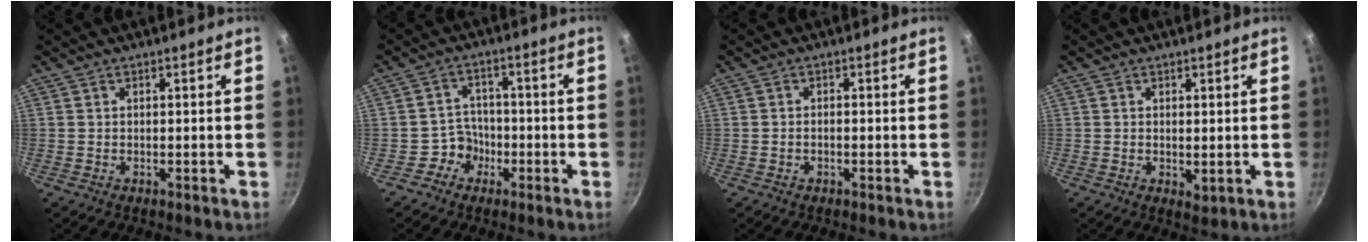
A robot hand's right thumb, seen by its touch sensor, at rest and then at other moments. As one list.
[{"total": 4.4, "force": [-2.2, 3.8, 0.5], "torque": [0.025, 0.028, -0.038]}, {"total": 0.9, "force": [-0.4, 0.4, 0.6], "torque": [-0.015, 0.008, -0.009]}, {"total": 2.0, "force": [0.4, 1.1, 1.6], "torque": [-0.026, -0.007, 0.007]}]